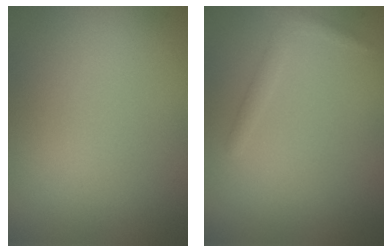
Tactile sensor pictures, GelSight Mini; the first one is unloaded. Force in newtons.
{"total": 1.3, "press": 1.3, "slide": 0.0}